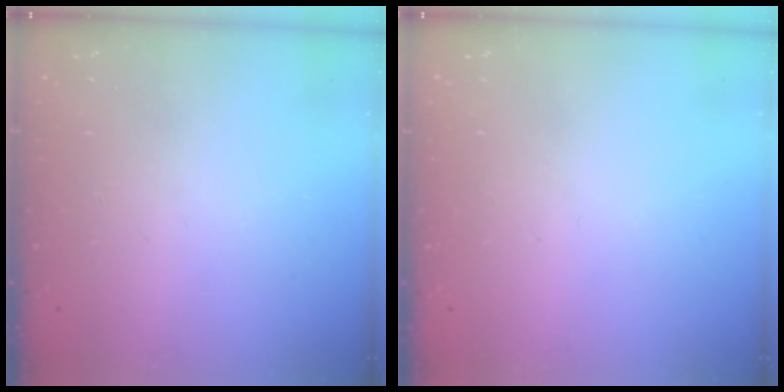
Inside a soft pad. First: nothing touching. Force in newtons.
{"total": 0.0}